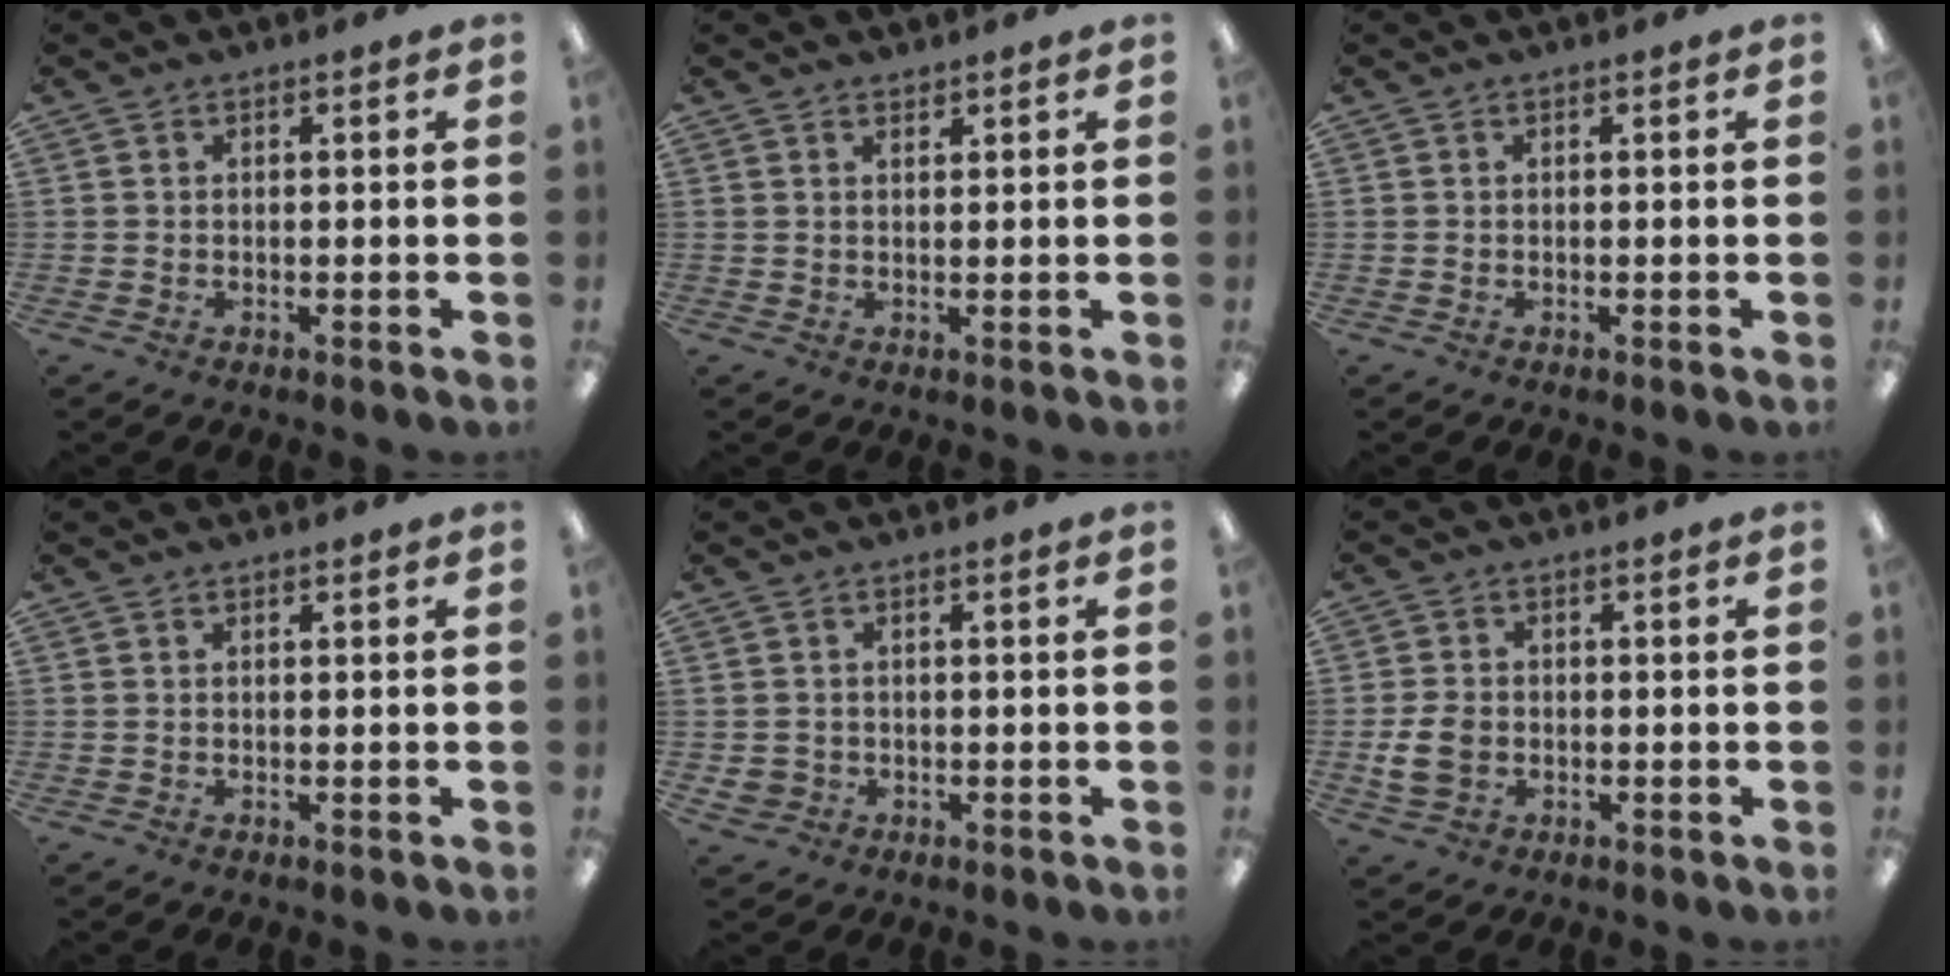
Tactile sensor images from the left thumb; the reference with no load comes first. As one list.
[{"total": 1.1, "force": [1.0, 0.2, 0.2], "torque": [-0.004, -0.003, 0.020]}, {"total": 0.0}, {"total": 0.0}, {"total": 2.4, "force": [-0.8, 2.2, 0.6], "torque": [-0.011, 0.001, -0.014]}, {"total": 5.2, "force": [-1.1, 3.9, 3.3], "torque": [-0.060, -0.001, -0.019]}]